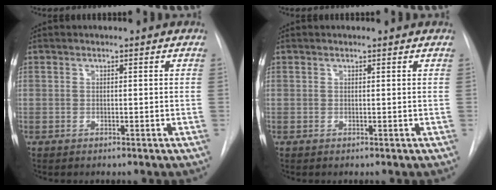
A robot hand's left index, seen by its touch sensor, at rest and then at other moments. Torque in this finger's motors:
{"motor_torque": [-0.05, -0.04, -0.04, -0.01]}